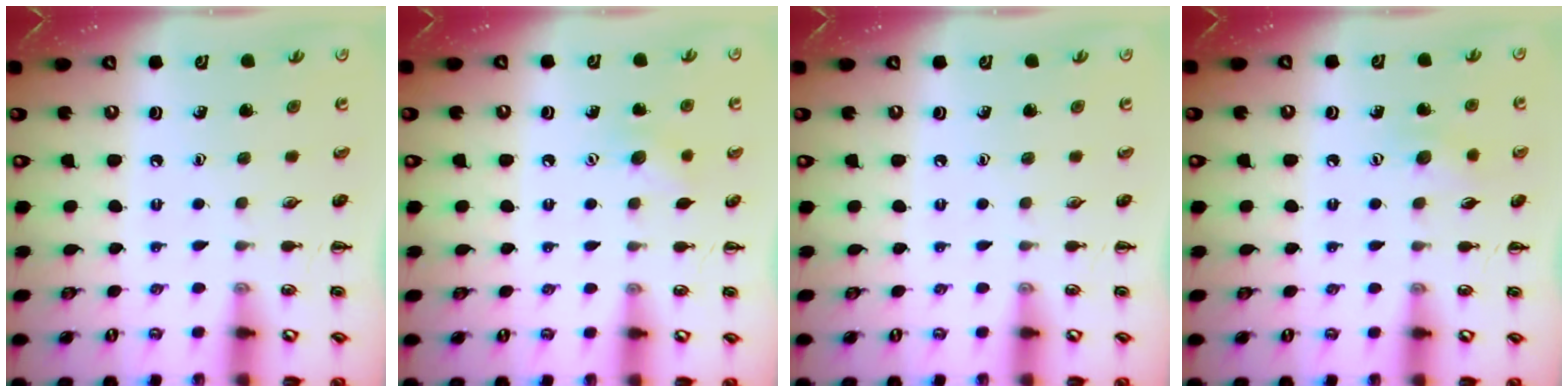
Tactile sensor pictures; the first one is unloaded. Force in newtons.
{"total": 6.5, "press": 6.3, "slide": 1.6}
{"total": 0.0}
{"total": 7.0, "press": 6.7, "slide": 1.8}